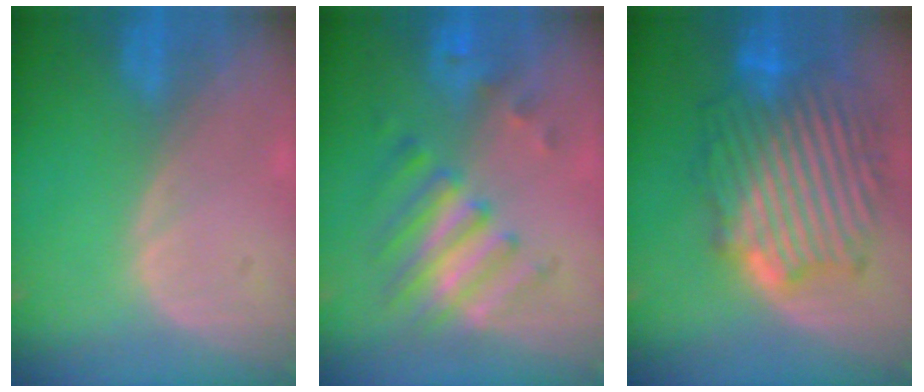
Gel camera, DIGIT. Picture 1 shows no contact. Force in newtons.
{"total": 7.9, "press": 6.9, "slide": 3.9}
{"total": 13.2, "press": 13.2, "slide": 1.0}